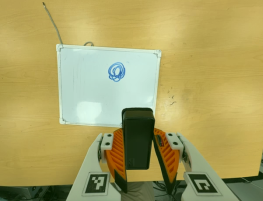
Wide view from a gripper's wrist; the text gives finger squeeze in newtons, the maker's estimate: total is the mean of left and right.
{"total": 4.4, "left": 3.7, "right": 5.2}